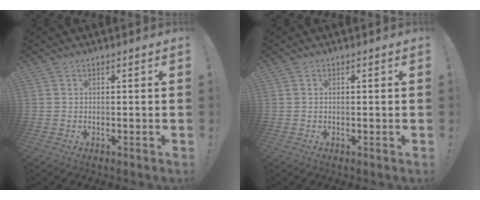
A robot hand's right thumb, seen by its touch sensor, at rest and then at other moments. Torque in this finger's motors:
{"motor_torque": [-0.15, -0.11, 0.00, 0.25, 0.00]}